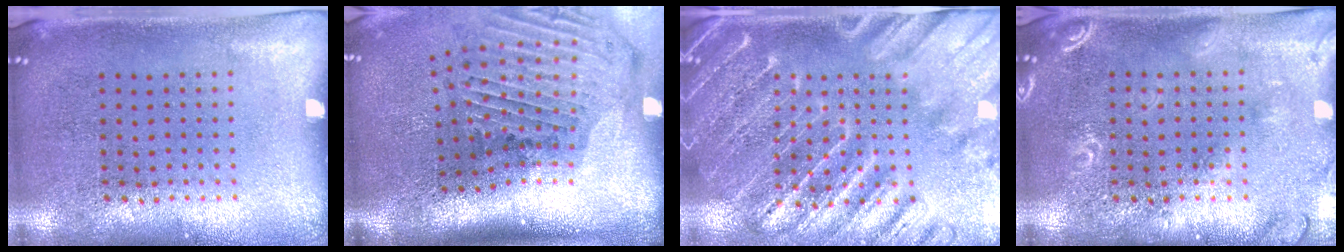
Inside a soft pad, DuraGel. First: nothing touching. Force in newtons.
{"total": 2.4, "press": 1.8, "slide": 1.6}
{"total": 3.8, "press": 3.7, "slide": 1.1}
{"total": 2.8, "press": 2.7, "slide": 0.4}